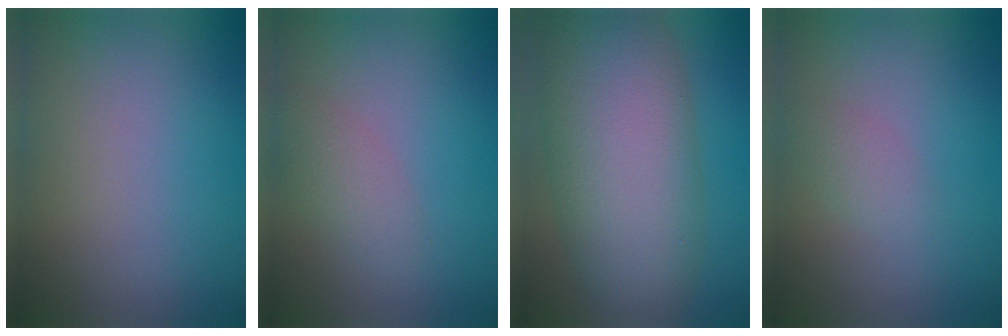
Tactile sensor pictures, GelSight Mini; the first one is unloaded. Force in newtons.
{"total": 2.3, "press": 2.3, "slide": 0.0}
{"total": 12.2, "press": 12.2, "slide": 0.4}
{"total": 1.4, "press": 1.4, "slide": 0.1}